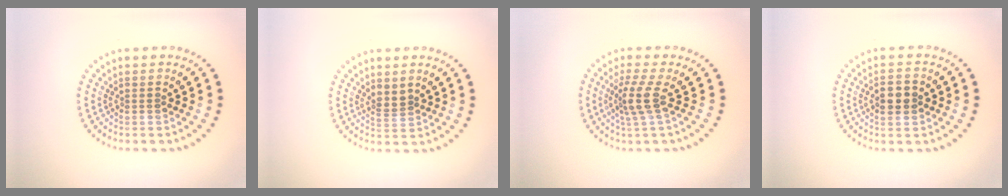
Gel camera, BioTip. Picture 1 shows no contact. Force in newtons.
{"total": 1.7, "press": 1.4, "slide": 1.1}
{"total": 2.9, "press": 2.2, "slide": 1.9}
{"total": 2.8, "press": 2.8, "slide": 0.2}